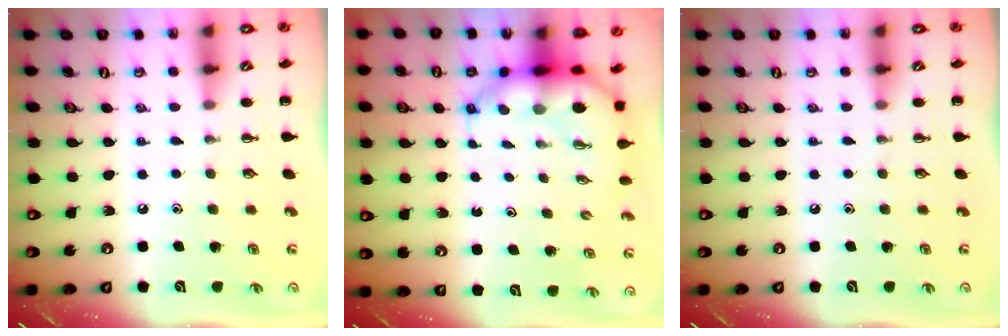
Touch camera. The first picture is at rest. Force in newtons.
{"total": 7.0, "press": 6.7, "slide": 2.0}
{"total": 0.0}